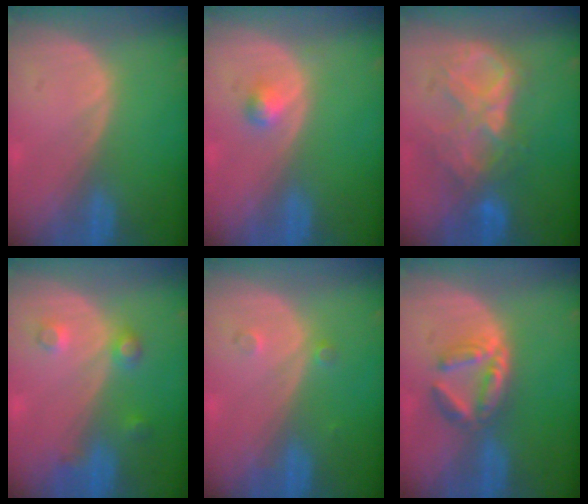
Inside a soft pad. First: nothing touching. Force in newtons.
{"total": 1.7, "press": 1.7, "slide": 0.2}
{"total": 8.7, "press": 7.7, "slide": 4.1}
{"total": 3.4, "press": 3.2, "slide": 1.1}
{"total": 1.5, "press": 1.2, "slide": 0.8}
{"total": 5.3, "press": 5.3, "slide": 0.8}